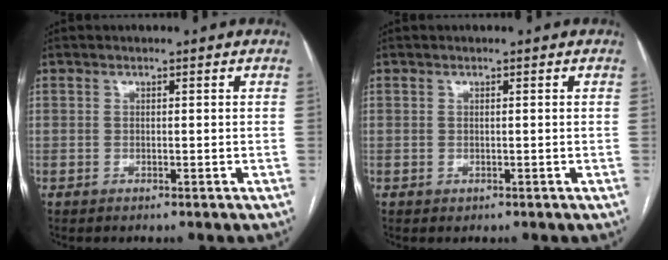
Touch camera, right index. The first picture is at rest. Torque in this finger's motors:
{"motor_torque": [-0.15, 0.06, 0.04, 0.01]}